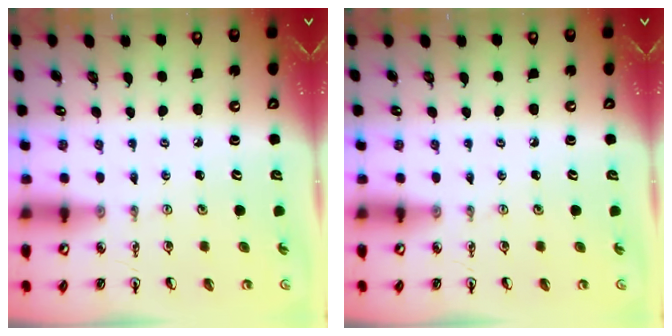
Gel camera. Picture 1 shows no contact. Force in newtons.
{"total": 0.0}